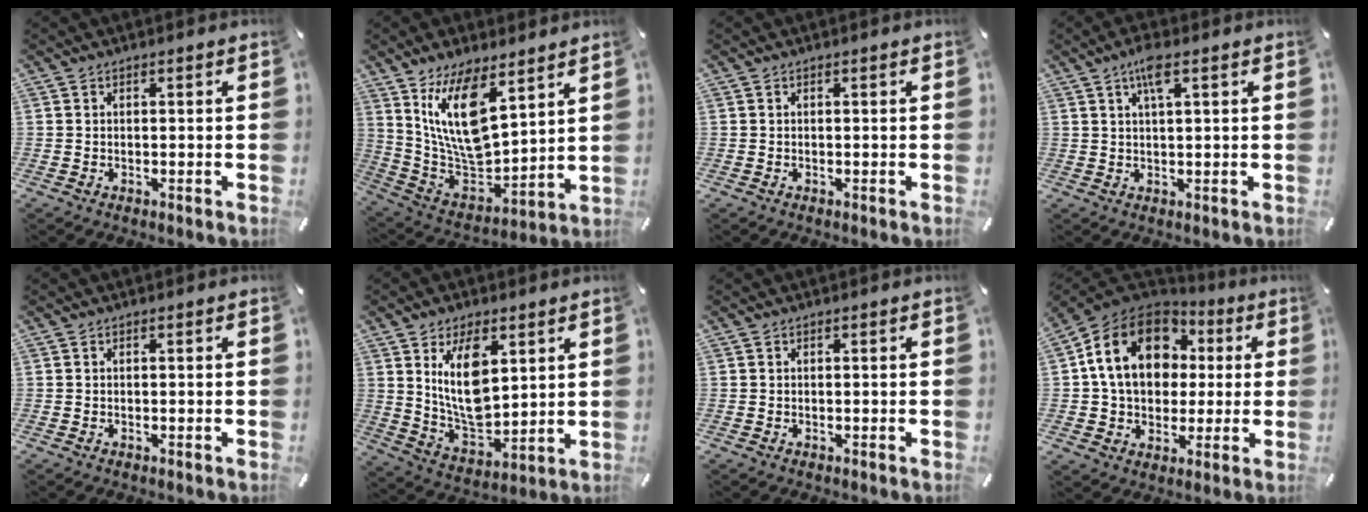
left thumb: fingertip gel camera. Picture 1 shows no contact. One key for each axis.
{"total": 16.7, "fx": 9.5, "fy": 7.6, "fz": 11.4, "tx": -0.255, "ty": -0.065, "tz": 0.167}
{"total": 0.0}
{"total": 4.9, "fx": 2.5, "fy": 1.0, "fz": 4.2, "tx": -0.089, "ty": 0.006, "tz": 0.041}
{"total": 0.0}
{"total": 14.1, "fx": 5.4, "fy": 8.0, "fz": 10.2, "tx": -0.206, "ty": -0.021, "tz": 0.093}
{"total": 0.0}
{"total": 17.3, "fx": 3.5, "fy": 13.8, "fz": 9.8, "tx": -0.185, "ty": 0.006, "tz": 0.067}